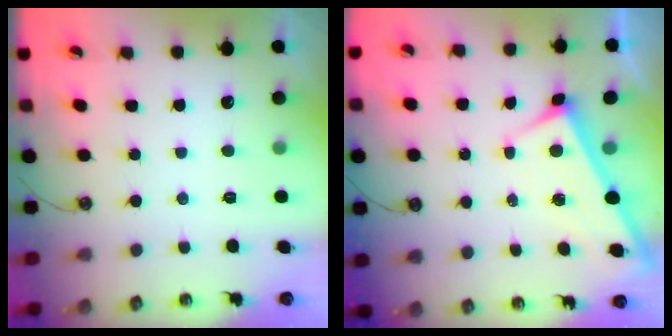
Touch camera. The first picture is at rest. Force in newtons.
{"total": 2.6, "press": 2.6, "slide": 0.4}